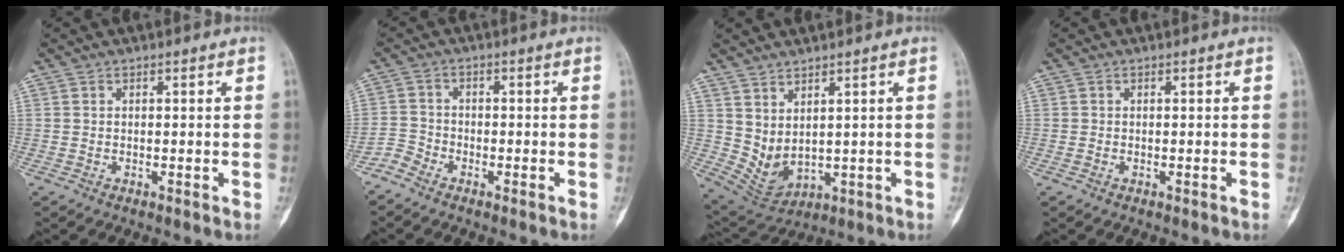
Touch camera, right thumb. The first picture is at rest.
{"total": 2.8, "force": [-2.6, 1.0, 0.1], "torque": [0.003, 0.000, -0.060]}
{"total": 6.5, "force": [2.5, 3.4, 5.0], "torque": [-0.079, -0.023, 0.073]}
{"total": 0.0}